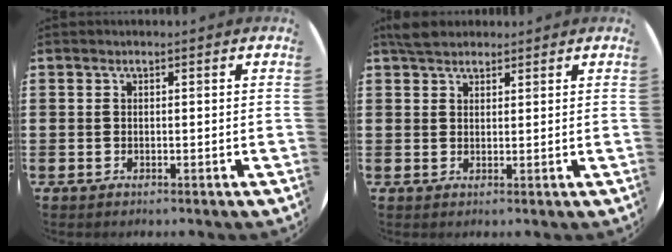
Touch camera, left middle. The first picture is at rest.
{"total": 2.8, "force": [2.5, 1.0, 0.7], "torque": [-0.011, 0.003, 0.046]}